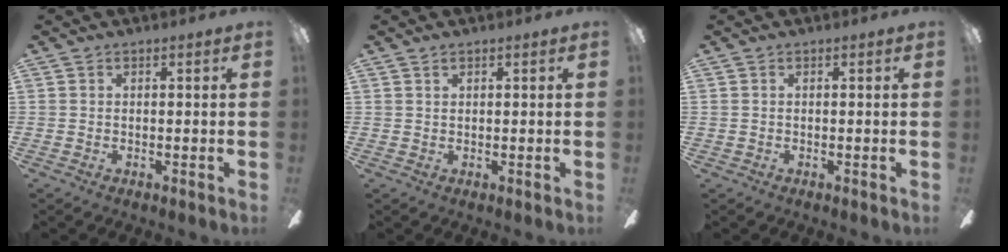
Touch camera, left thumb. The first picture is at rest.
{"total": 0.9, "force": [0.6, 0.5, 0.5], "torque": [-0.011, 0.002, 0.011]}
{"total": 0.0}